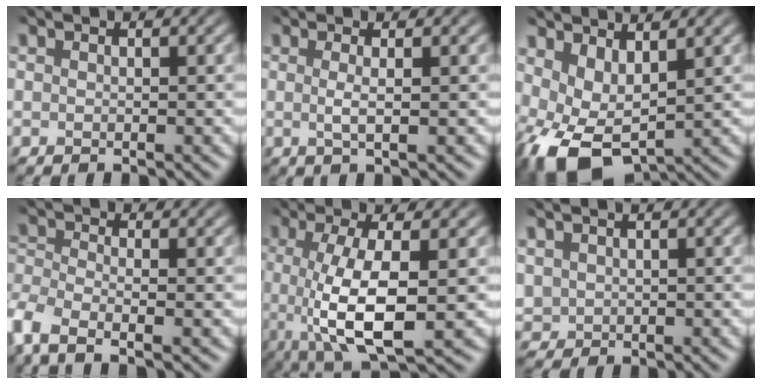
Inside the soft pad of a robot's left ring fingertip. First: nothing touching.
{"total": 2.1, "force": [0.2, 0.5, 2.1], "torque": [-0.032, 0.000, -0.008]}
{"total": 6.1, "force": [-1.0, 3.6, 4.8], "torque": [-0.109, -0.014, -0.008]}
{"total": 5.1, "force": [-3.1, 2.2, 3.4], "torque": [-0.086, -0.017, -0.059]}
{"total": 7.2, "force": [-1.6, 1.9, 6.7], "torque": [-0.122, -0.005, -0.020]}
{"total": 1.2, "force": [0.6, 1.0, 0.4], "torque": [-0.022, 0.002, 0.029]}